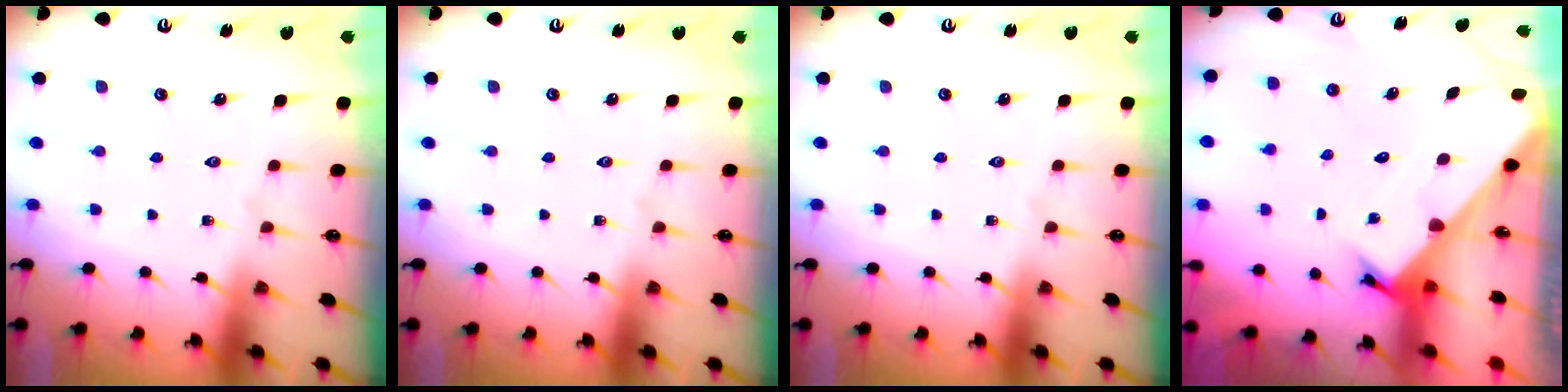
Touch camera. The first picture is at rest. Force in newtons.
{"total": 0.0}
{"total": 0.0}
{"total": 2.3, "press": 2.3, "slide": 0.2}